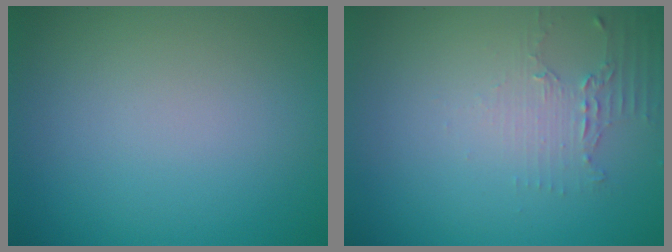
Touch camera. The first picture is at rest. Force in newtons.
{"total": 2.0, "press": 1.5, "slide": 1.3}